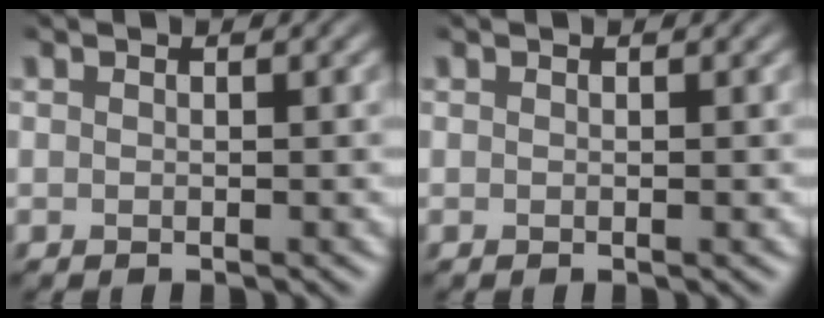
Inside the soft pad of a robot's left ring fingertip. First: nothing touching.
{"total": 0.0}